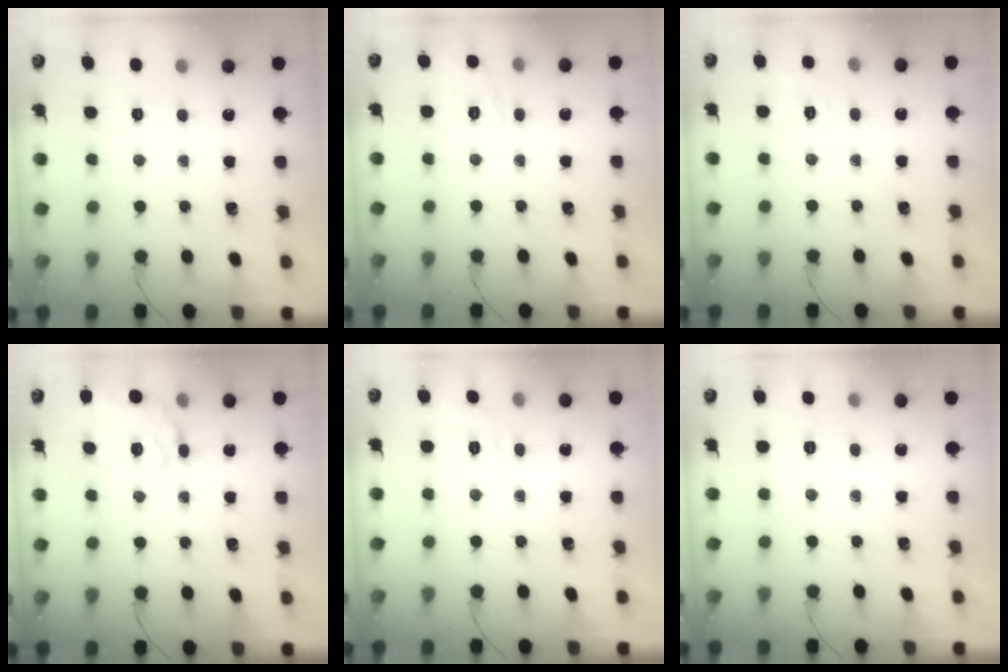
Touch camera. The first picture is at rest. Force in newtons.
{"total": 9.6, "press": 9.5, "slide": 1.5}
{"total": 1.9, "press": 0.8, "slide": 1.7}
{"total": 18.5, "press": 18.4, "slide": 1.6}
{"total": 2.0, "press": 0.4, "slide": 1.9}
{"total": 2.3, "press": 1.6, "slide": 1.7}